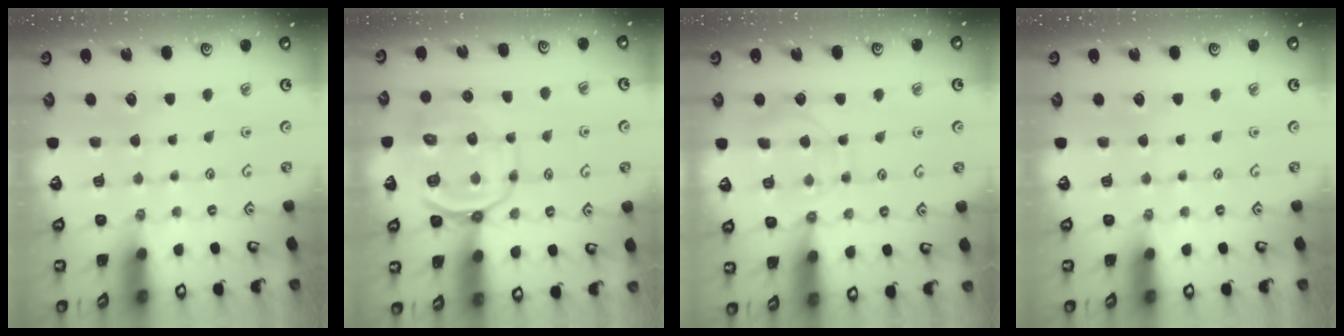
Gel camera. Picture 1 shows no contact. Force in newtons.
{"total": 11.8, "press": 11.7, "slide": 1.8}
{"total": 10.2, "press": 10.1, "slide": 0.8}
{"total": 0.0}